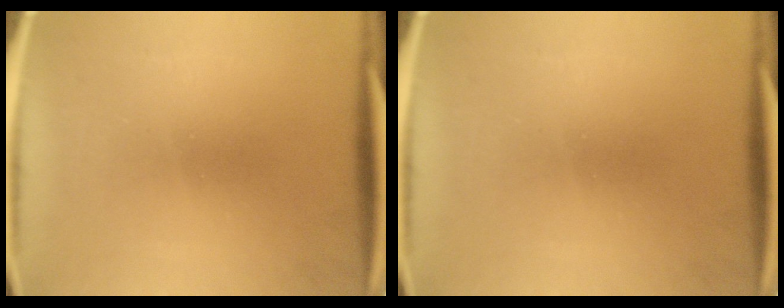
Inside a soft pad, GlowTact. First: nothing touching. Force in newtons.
{"total": 0.0}